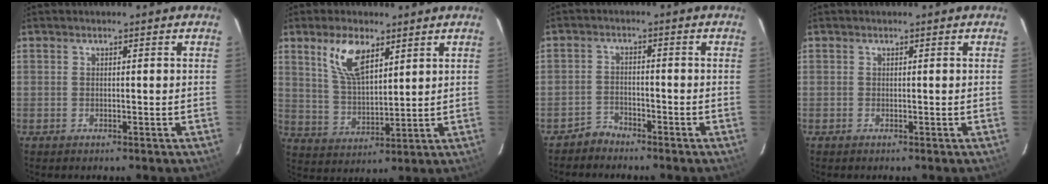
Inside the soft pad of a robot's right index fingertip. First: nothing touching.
{"total": 9.3, "force": [5.3, 4.0, 6.5], "torque": [-0.125, 0.006, 0.112]}
{"total": 2.7, "force": [-2.5, 1.0, -0.2], "torque": [0.001, 0.008, -0.048]}
{"total": 0.0}